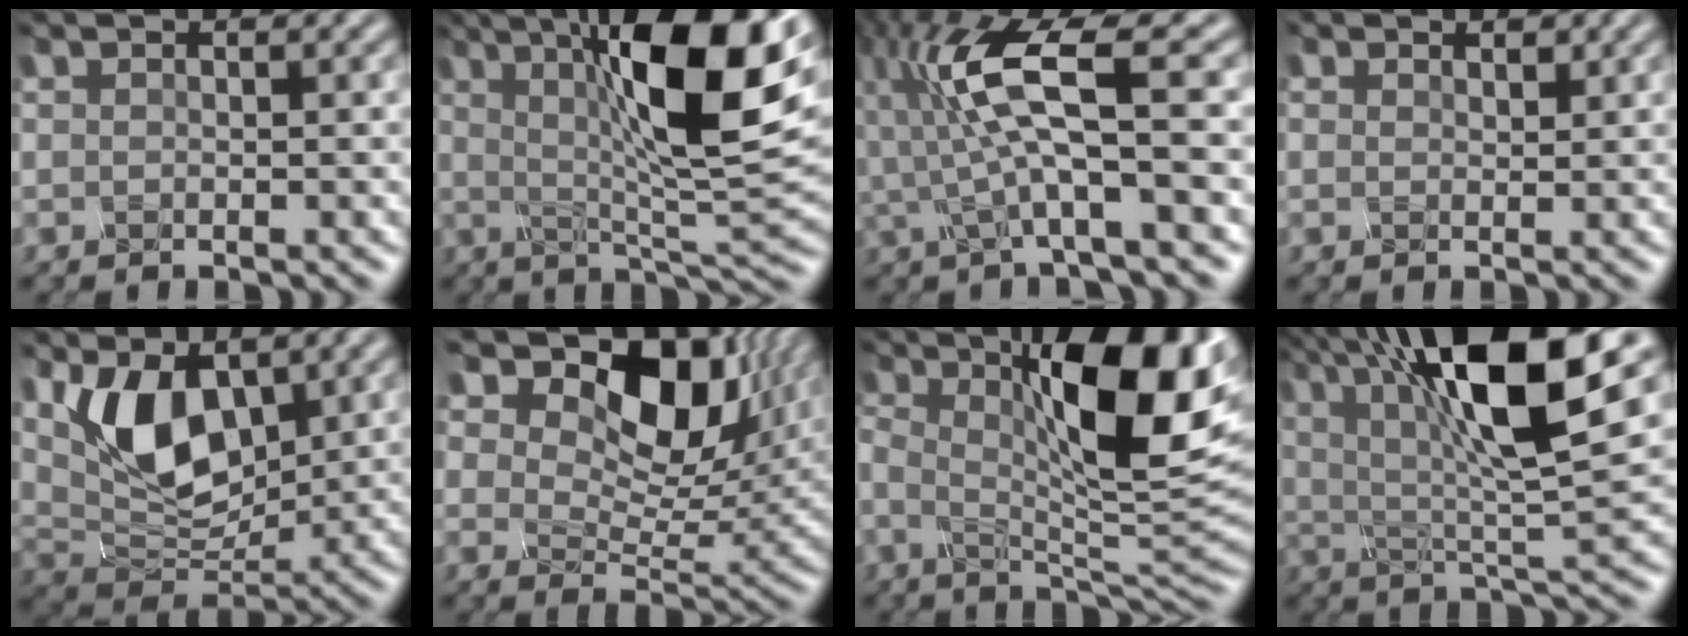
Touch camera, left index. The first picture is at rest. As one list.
[{"total": 13.9, "force": [3.5, 3.8, 12.9], "torque": [-0.188, 0.006, 0.052]}, {"total": 7.0, "force": [-0.1, 1.3, 6.9], "torque": [-0.146, 0.011, -0.003]}, {"total": 0.9, "force": [0.8, 0.5, 0.2], "torque": [-0.001, 0.001, 0.018]}, {"total": 7.1, "force": [1.8, 4.0, 5.6], "torque": [-0.106, -0.011, 0.030]}, {"total": 13.1, "force": [6.2, 7.7, 8.5], "torque": [-0.133, 0.011, 0.096]}, {"total": 11.9, "force": [2.1, 3.0, 11.4], "torque": [-0.165, 0.004, 0.030]}, {"total": 13.3, "force": [5.3, 3.9, 11.5], "torque": [-0.198, 0.012, 0.084]}]